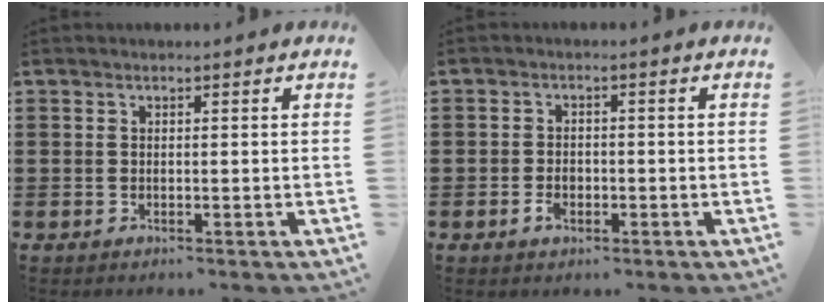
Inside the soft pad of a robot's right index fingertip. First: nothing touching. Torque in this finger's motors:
{"motor_torque": [0.11, 0.07, 0.04, 0.05]}